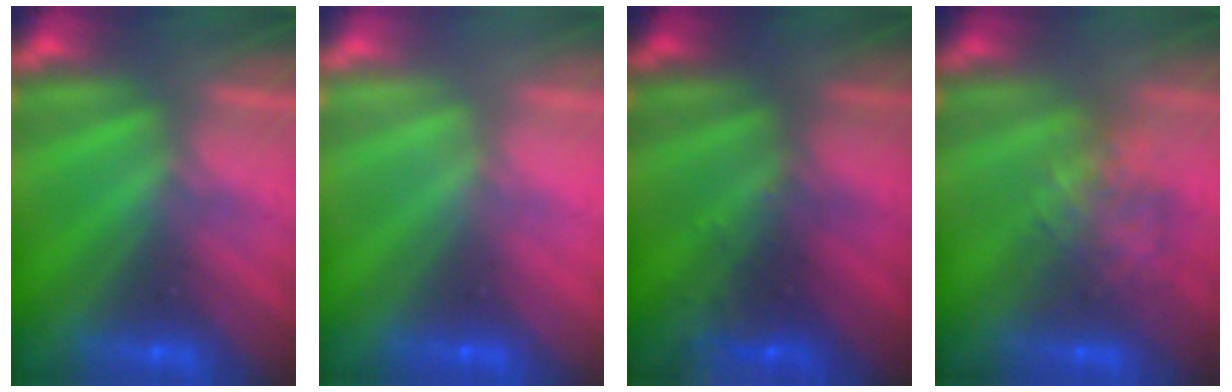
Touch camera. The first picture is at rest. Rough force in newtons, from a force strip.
{"total": 2.9}
{"total": 7.9}
{"total": 4.5}